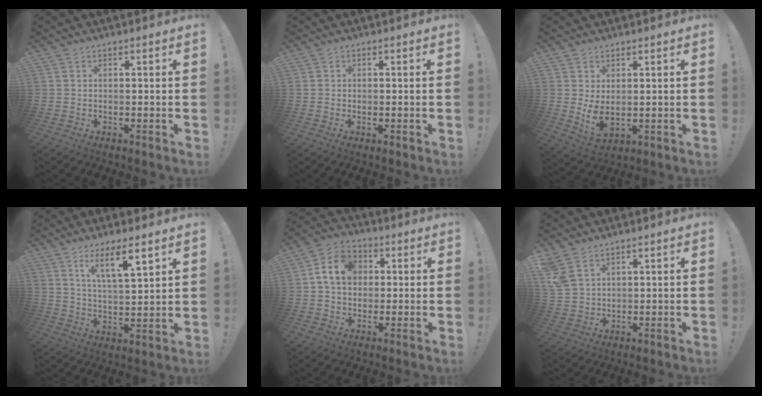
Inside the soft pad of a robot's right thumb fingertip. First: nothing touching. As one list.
[{"total": 0.0}, {"total": 5.9, "force": [1.4, 3.2, 4.7], "torque": [-0.083, -0.023, 0.028]}, {"total": 10.7, "force": [6.7, 1.8, 8.2], "torque": [-0.138, -0.034, 0.111]}, {"total": 11.1, "force": [2.3, 8.8, 6.4], "torque": [-0.102, 0.015, 0.049]}, {"total": 6.1, "force": [4.0, 3.4, 3.1], "torque": [-0.068, -0.015, 0.080]}]